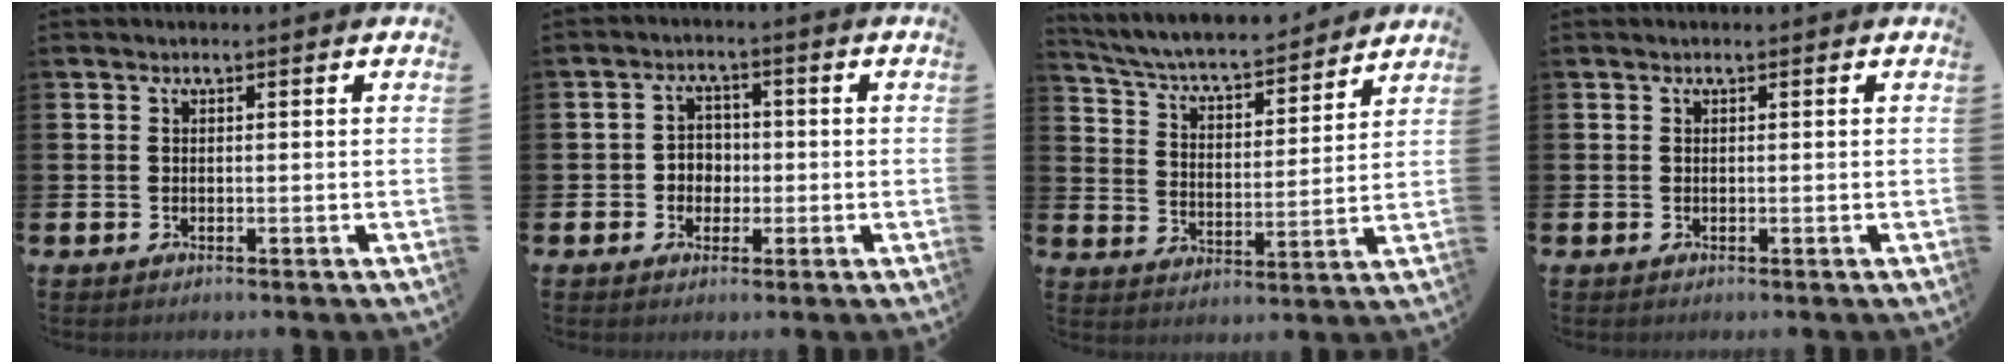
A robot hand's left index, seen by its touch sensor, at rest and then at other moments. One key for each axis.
{"total": 3.1, "fx": -0.5, "fy": 2.9, "fz": 1.0, "tx": -0.015, "ty": 0.003, "tz": -0.018}
{"total": 6.1, "fx": 5.7, "fy": 1.1, "fz": 1.9, "tx": -0.067, "ty": -0.047, "tz": 0.092}
{"total": 0.0}